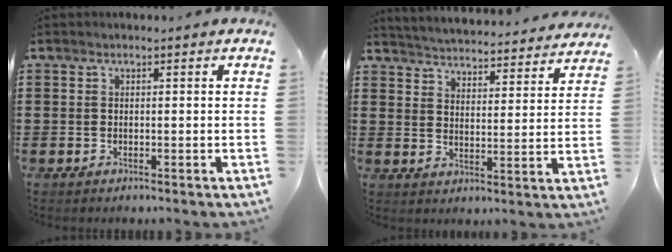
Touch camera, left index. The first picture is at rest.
{"total": 4.0, "force": [4.0, -0.5, -0.1], "torque": [-0.022, -0.038, 0.064]}